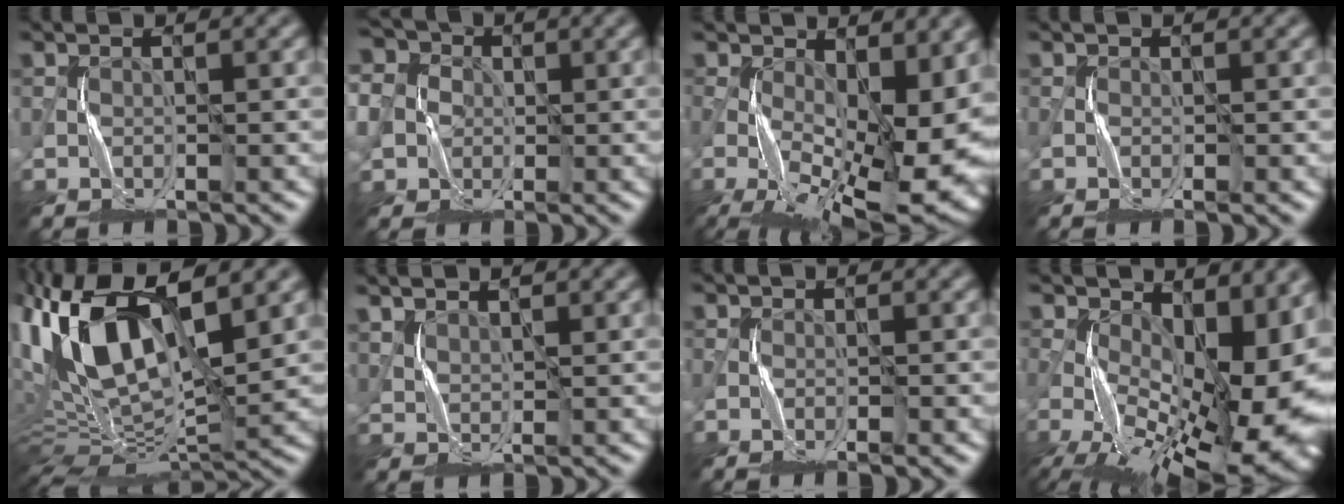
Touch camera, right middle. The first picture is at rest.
{"total": 10.9, "force": [-0.1, 9.9, 4.6], "torque": [-0.111, 0.014, -0.052]}
{"total": 15.9, "force": [-2.3, 7.3, 13.9], "torque": [-0.229, -0.035, -0.016]}
{"total": 0.7, "force": [-0.3, 0.4, 0.5], "torque": [-0.014, -0.004, -0.009]}
{"total": 13.7, "force": [3.6, 5.9, 11.8], "torque": [-0.233, 0.010, 0.066]}
{"total": 2.1, "force": [2.0, 0.5, 0.4], "torque": [-0.010, 0.004, 0.039]}
{"total": 1.0, "force": [-0.6, 0.4, 0.7], "torque": [-0.018, -0.004, -0.013]}
{"total": 19.5, "force": [-3.2, 10.2, 16.3], "torque": [-0.240, -0.033, -0.029]}